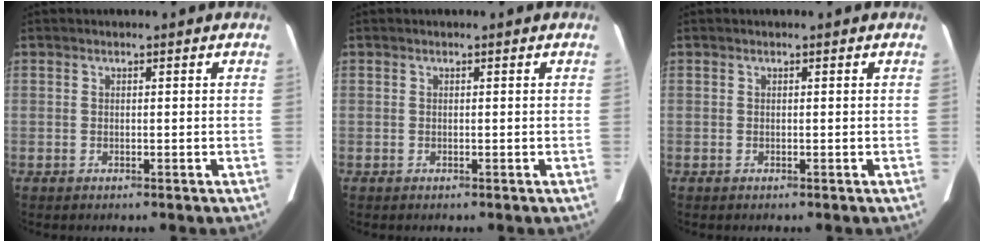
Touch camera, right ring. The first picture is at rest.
{"total": 0.0}
{"total": 0.0}